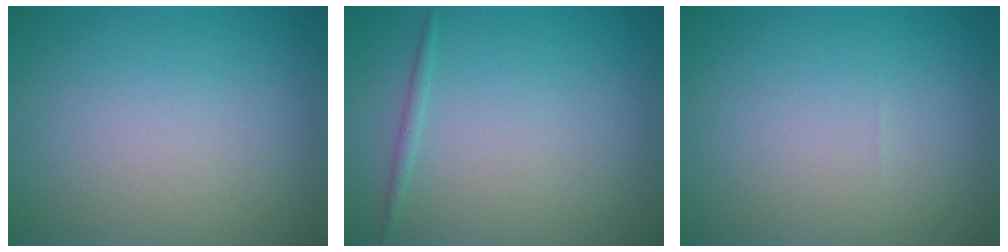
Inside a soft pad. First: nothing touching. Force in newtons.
{"total": 0.7, "press": 0.7, "slide": 0.0}
{"total": 0.0}